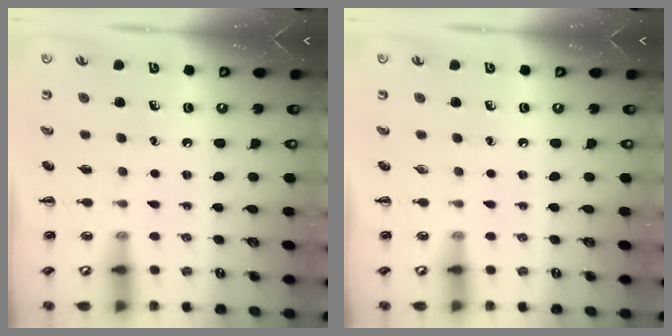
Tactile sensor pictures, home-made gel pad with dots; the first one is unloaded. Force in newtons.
{"total": 0.0}